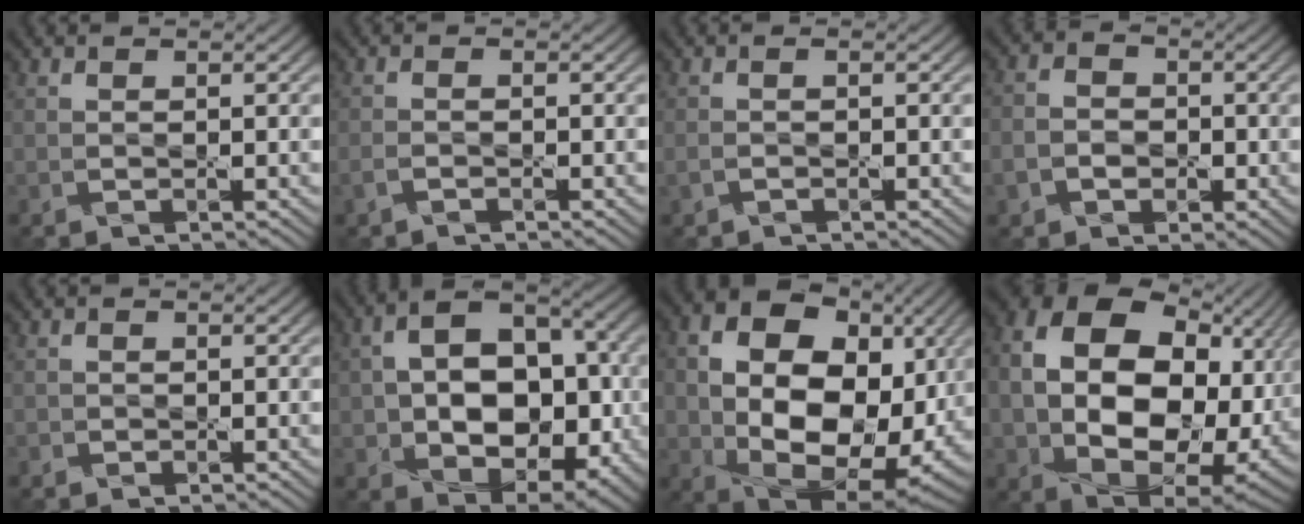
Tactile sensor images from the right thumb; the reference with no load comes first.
{"total": 1.5, "force": [-1.1, 0.5, 0.8], "torque": [-0.024, -0.002, -0.025]}
{"total": 1.0, "force": [-0.5, 0.3, 0.7], "torque": [-0.019, -0.001, -0.012]}
{"total": 5.0, "force": [-1.5, 4.1, 2.4], "torque": [-0.043, -0.007, -0.039]}
{"total": 0.6, "force": [-0.4, 0.5, 0.0], "torque": [0.000, -0.003, -0.008]}
{"total": 14.0, "force": [-1.1, 9.5, 10.2], "torque": [-0.171, -0.006, -0.012]}
{"total": 17.9, "force": [0.0, 12.4, 13.0], "torque": [-0.247, -0.041, 0.023]}
{"total": 21.1, "force": [1.6, 14.8, 15.0], "torque": [-0.326, -0.038, 0.078]}